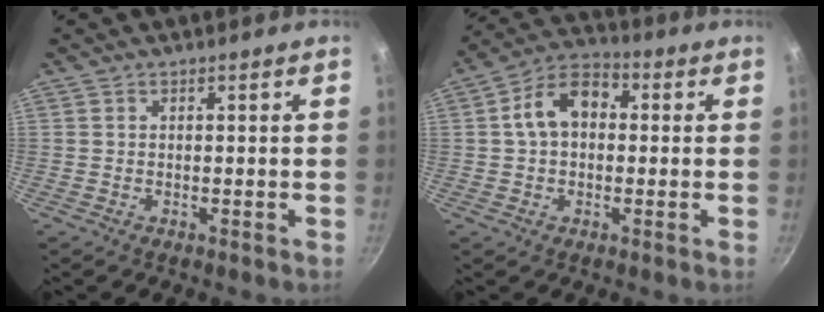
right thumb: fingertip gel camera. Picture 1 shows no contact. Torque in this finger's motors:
{"motor_torque": [-0.65, 1.00, 1.06, -0.16, 0.04]}